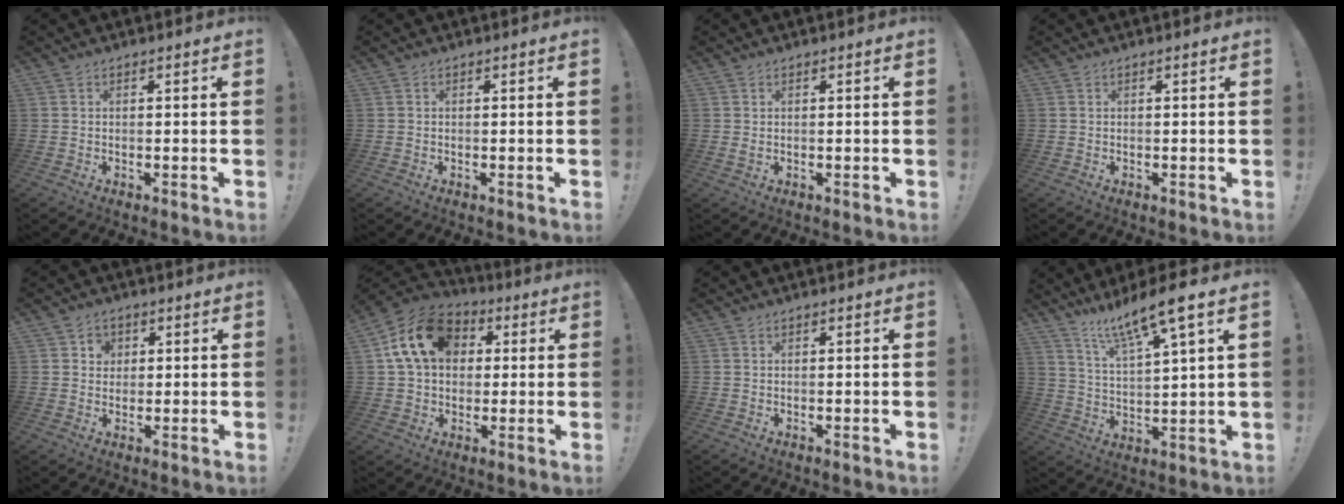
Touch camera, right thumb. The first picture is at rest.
{"total": 0.0}
{"total": 0.5, "force": [0.2, 0.1, 0.5], "torque": [-0.007, -0.002, 0.003]}
{"total": 0.0}
{"total": 3.8, "force": [1.3, 3.5, 1.1], "torque": [-0.012, -0.002, 0.021]}
{"total": 16.8, "force": [4.8, 12.6, 10.0], "torque": [-0.160, 0.006, 0.095]}
{"total": 0.0}
{"total": 11.8, "force": [9.1, 0.8, 7.5], "torque": [-0.139, -0.053, 0.149]}